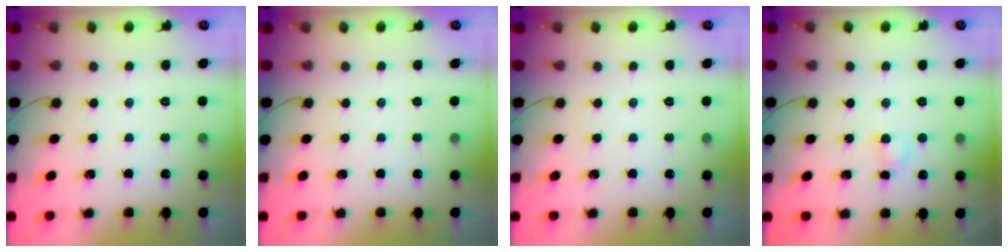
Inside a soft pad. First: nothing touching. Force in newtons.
{"total": 0.0}
{"total": 0.0}
{"total": 2.8, "press": 2.6, "slide": 1.0}